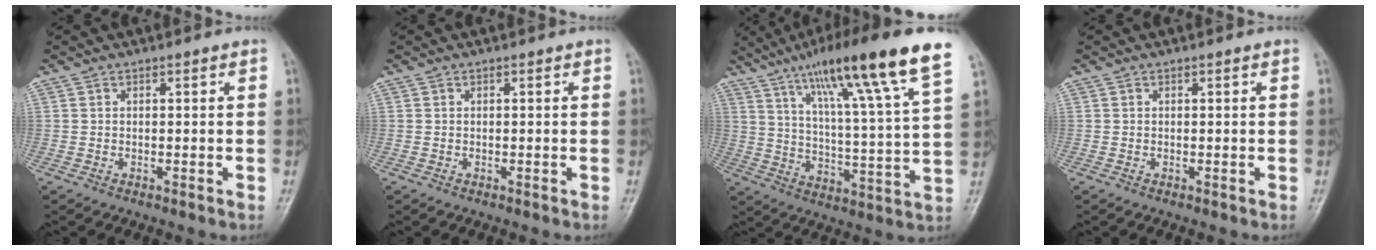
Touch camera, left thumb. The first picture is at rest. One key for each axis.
{"total": 0.0}
{"total": 21.1, "fx": 13.2, "fy": 1.8, "fz": 16.3, "tx": -0.245, "ty": -0.038, "tz": 0.208}
{"total": 0.0}